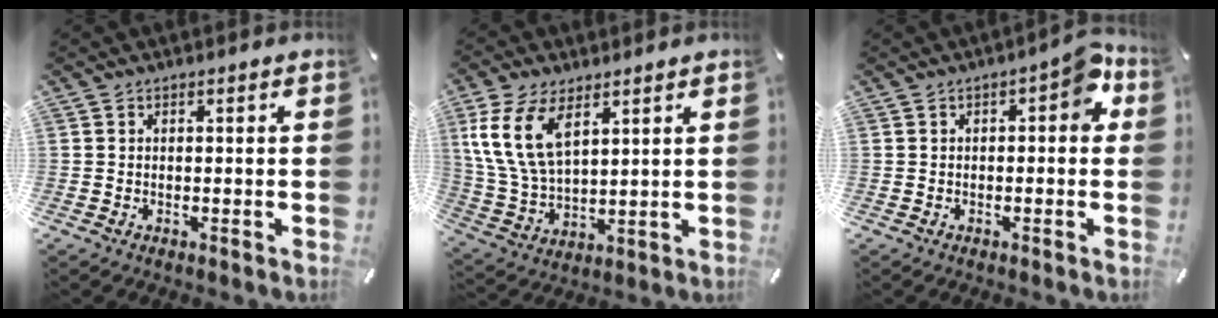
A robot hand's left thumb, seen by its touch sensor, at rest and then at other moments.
{"total": 12.8, "force": [6.2, 7.5, 8.4], "torque": [-0.216, -0.014, 0.111]}
{"total": 5.5, "force": [0.9, 2.6, 4.8], "torque": [-0.062, 0.003, 0.007]}